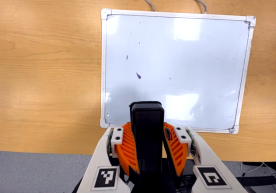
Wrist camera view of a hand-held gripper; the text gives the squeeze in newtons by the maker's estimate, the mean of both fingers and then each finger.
{"total": 9.9, "left": 8.4, "right": 11.4}